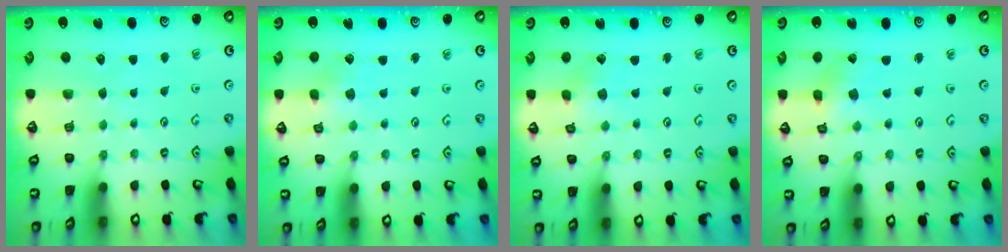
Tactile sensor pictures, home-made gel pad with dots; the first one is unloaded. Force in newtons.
{"total": 3.0, "press": 3.0, "slide": 0.5}
{"total": 2.1, "press": 2.1, "slide": 0.1}
{"total": 1.0, "press": 1.0, "slide": 0.1}